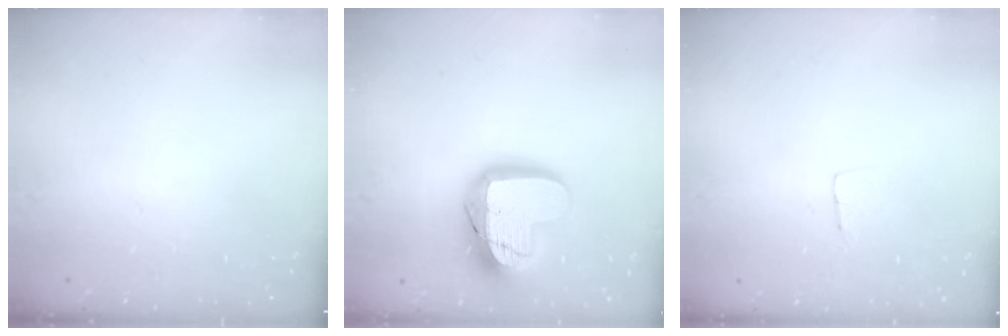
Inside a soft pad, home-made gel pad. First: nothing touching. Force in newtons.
{"total": 18.3, "press": 18.2, "slide": 1.4}
{"total": 3.2, "press": 3.2, "slide": 0.2}